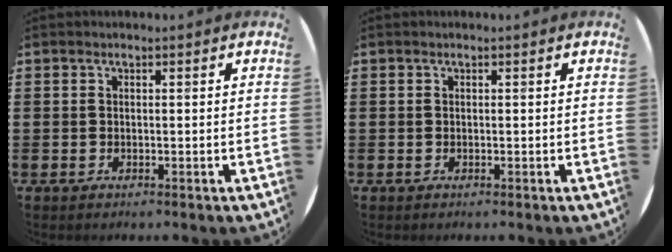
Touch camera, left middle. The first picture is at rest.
{"total": 0.0}